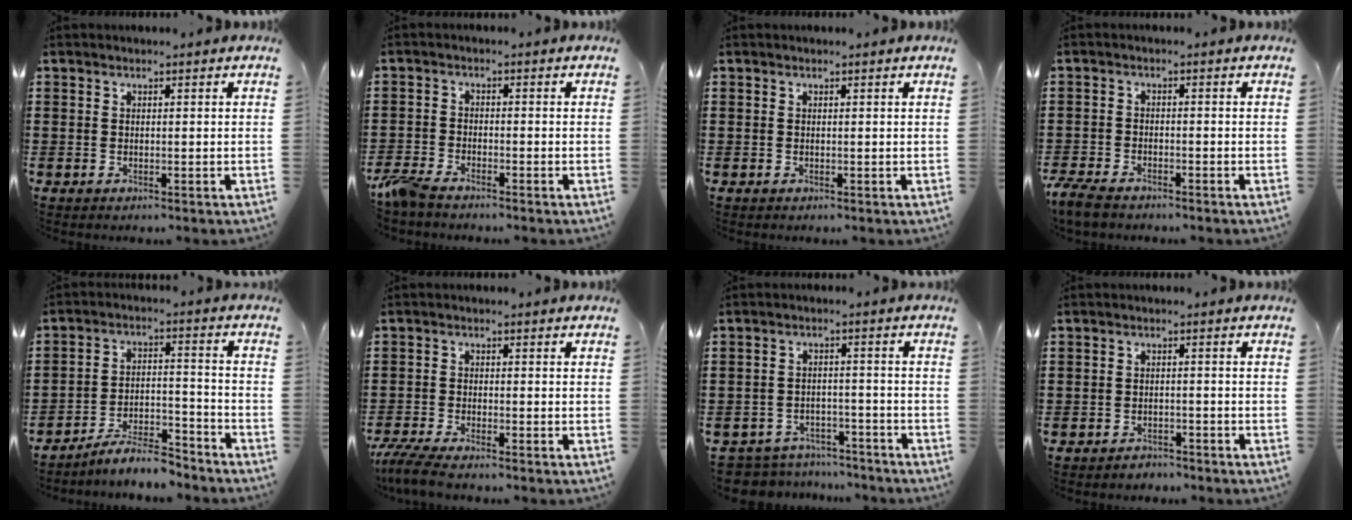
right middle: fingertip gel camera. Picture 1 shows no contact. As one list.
[{"total": 3.2, "force": [-2.8, 0.6, 1.4], "torque": [-0.051, -0.004, -0.064]}, {"total": 0.0}, {"total": 3.2, "force": [-2.9, 0.8, 1.2], "torque": [-0.042, -0.002, -0.065]}, {"total": 6.9, "force": [-6.3, 0.8, 2.6], "torque": [-0.045, 0.009, -0.120]}, {"total": 3.9, "force": [-3.5, 0.1, 1.7], "torque": [-0.056, -0.016, -0.076]}, {"total": 4.4, "force": [-4.3, 0.7, -0.2], "torque": [-0.012, 0.003, -0.094]}, {"total": 1.9, "force": [-1.8, 0.5, -0.3], "torque": [-0.001, 0.004, -0.043]}]